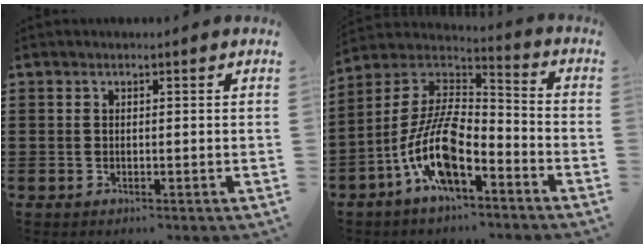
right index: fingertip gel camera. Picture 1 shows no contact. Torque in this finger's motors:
{"motor_torque": [2.14, 0.00, 1.05, 0.21]}